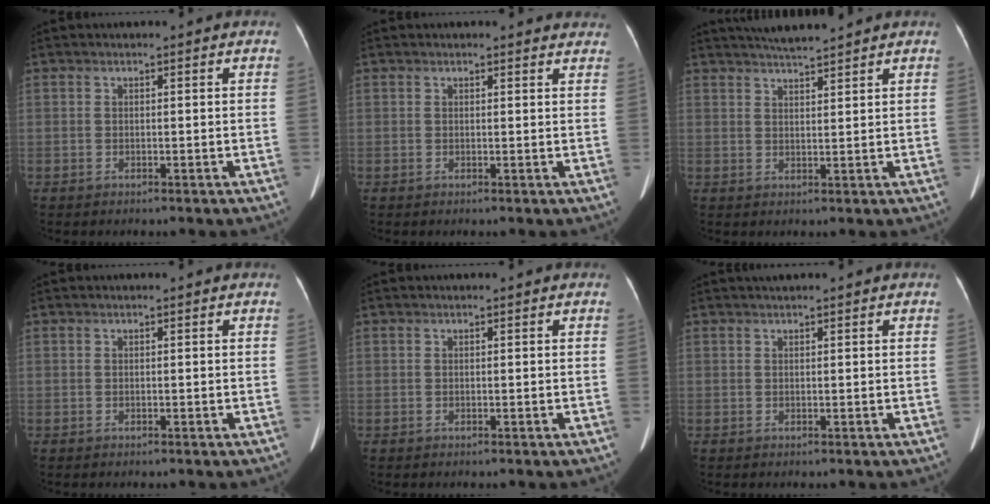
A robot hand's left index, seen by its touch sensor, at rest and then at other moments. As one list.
[{"total": 3.7, "force": [3.5, 1.0, 0.5], "torque": [0.002, -0.003, 0.018]}, {"total": 5.5, "force": [5.1, -0.3, 2.1], "torque": [-0.037, 0.017, 0.087]}, {"total": 0.0}, {"total": 0.0}, {"total": 1.1, "force": [1.0, 0.0, 0.6], "torque": [-0.008, 0.015, 0.019]}]